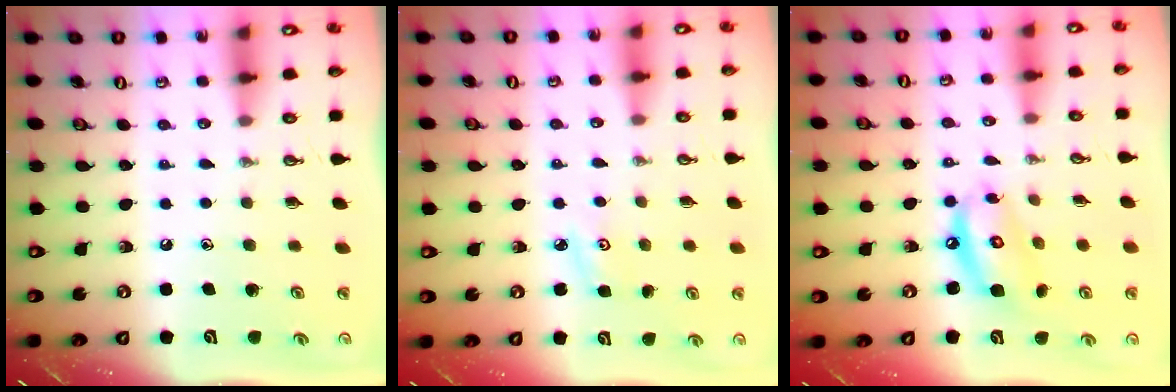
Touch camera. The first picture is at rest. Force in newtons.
{"total": 3.6, "press": 3.6, "slide": 0.5}
{"total": 10.7, "press": 10.6, "slide": 1.0}